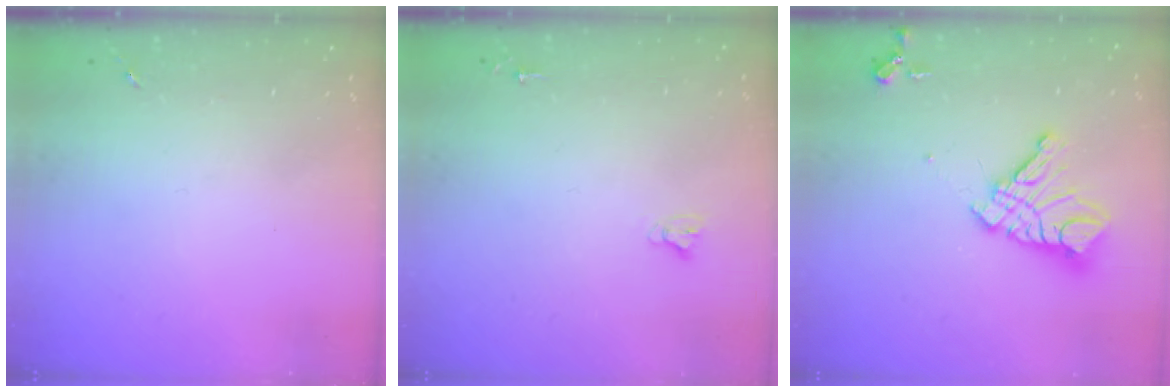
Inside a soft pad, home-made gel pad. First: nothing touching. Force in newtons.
{"total": 2.7, "press": 2.7, "slide": 0.2}
{"total": 15.7, "press": 15.6, "slide": 1.8}